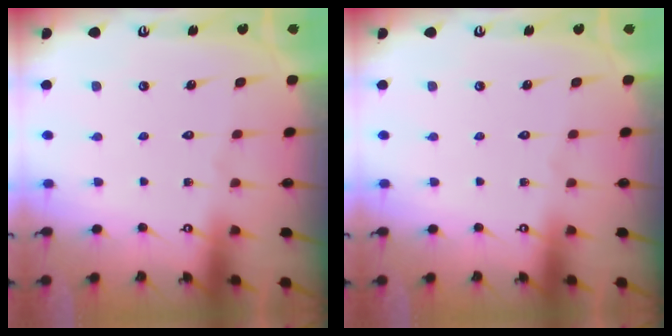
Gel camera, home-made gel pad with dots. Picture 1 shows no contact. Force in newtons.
{"total": 0.0}